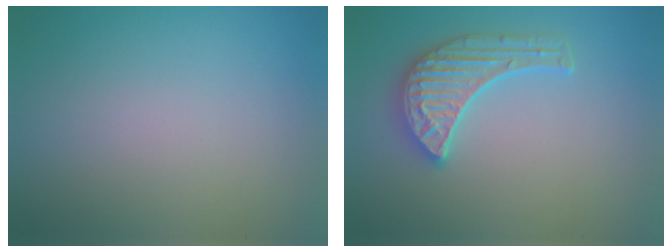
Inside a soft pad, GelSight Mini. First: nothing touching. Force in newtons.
{"total": 4.2, "press": 3.9, "slide": 1.5}